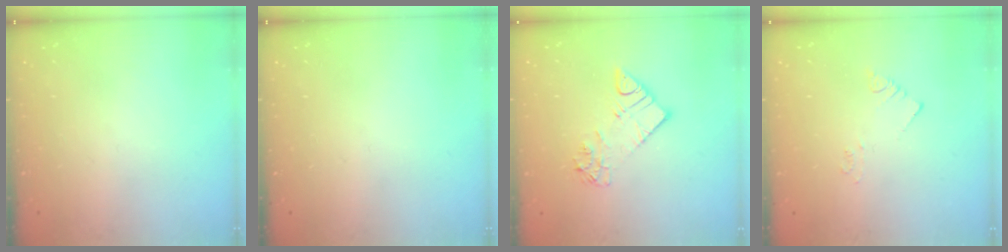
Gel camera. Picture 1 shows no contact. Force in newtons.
{"total": 0.0}
{"total": 7.7, "press": 7.6, "slide": 0.8}
{"total": 2.0, "press": 2.0, "slide": 0.4}